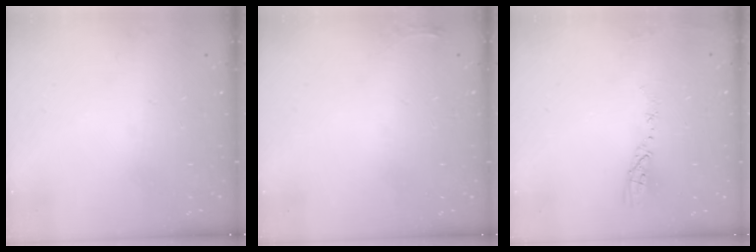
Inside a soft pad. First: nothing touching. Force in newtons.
{"total": 3.6, "press": 3.6, "slide": 0.5}
{"total": 3.8, "press": 3.8, "slide": 0.3}